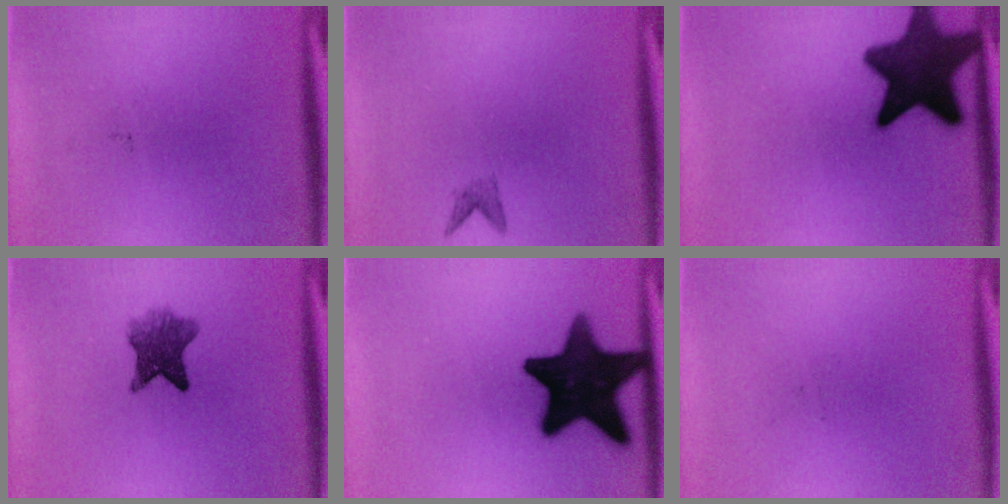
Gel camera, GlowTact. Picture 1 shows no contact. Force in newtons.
{"total": 1.1}
{"total": 14.1}
{"total": 6.0}
{"total": 18.4}
{"total": 0.0}